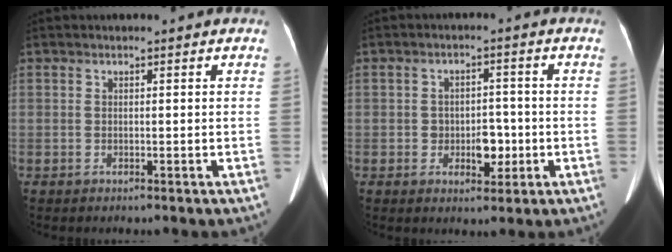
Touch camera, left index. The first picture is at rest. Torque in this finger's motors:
{"motor_torque": [0.14, -0.08, 0.07, 0.04]}